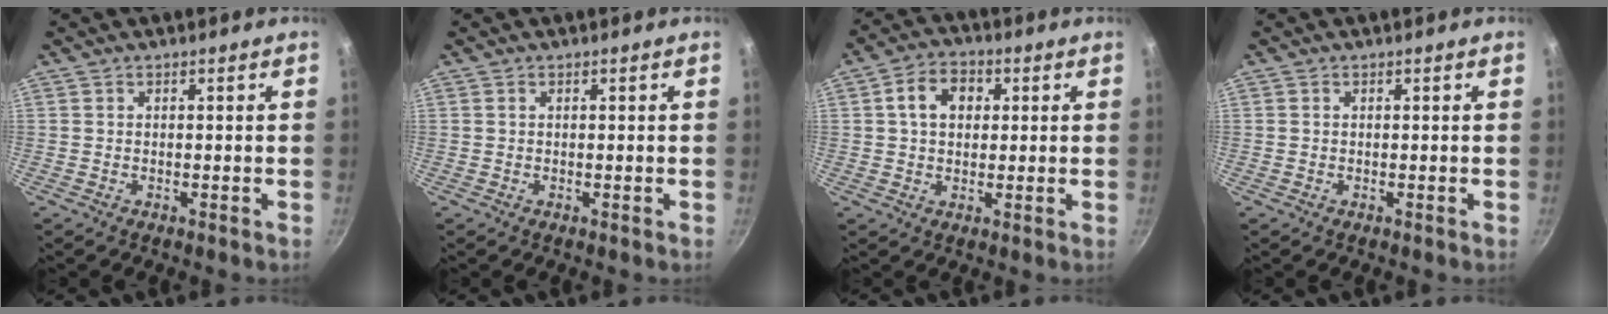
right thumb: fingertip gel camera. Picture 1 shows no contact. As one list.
[{"total": 0.0}, {"total": 7.4, "force": [1.7, 5.5, 4.7], "torque": [-0.058, 0.010, 0.018]}, {"total": 0.0}]